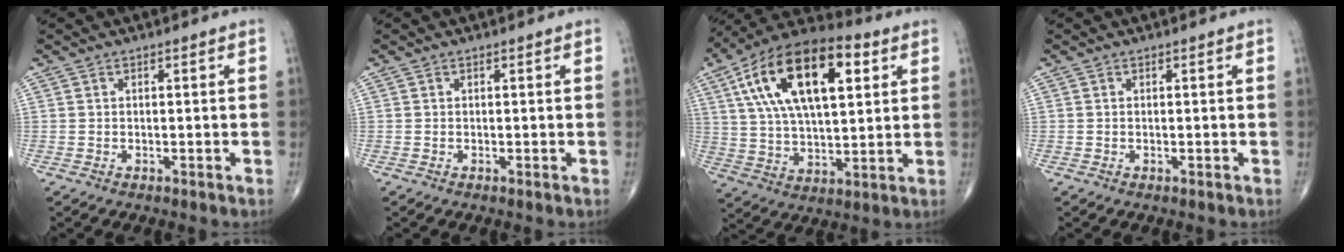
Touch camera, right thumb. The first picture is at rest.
{"total": 0.0}
{"total": 23.0, "force": [7.8, 10.8, 18.7], "torque": [-0.321, 0.004, 0.127]}
{"total": 0.0}